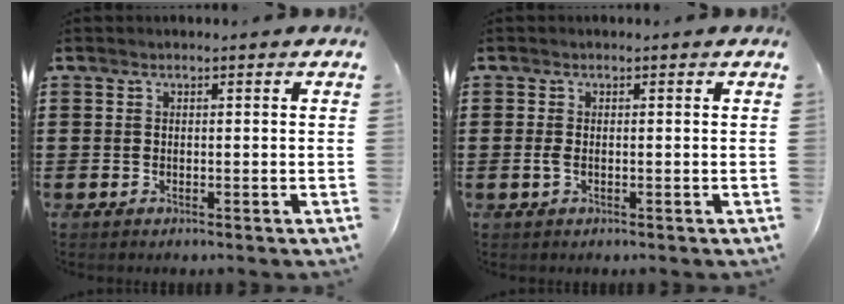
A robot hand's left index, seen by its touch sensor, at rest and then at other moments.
{"total": 1.0, "force": [-0.2, 0.3, 1.0], "torque": [-0.027, -0.004, -0.005]}